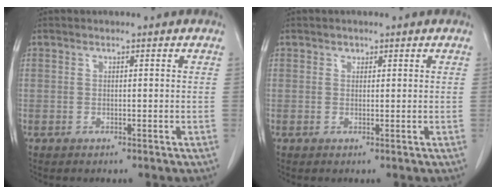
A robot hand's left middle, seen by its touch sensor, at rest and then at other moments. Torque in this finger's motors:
{"motor_torque": [0.09, -0.05, -0.03, 0.01]}